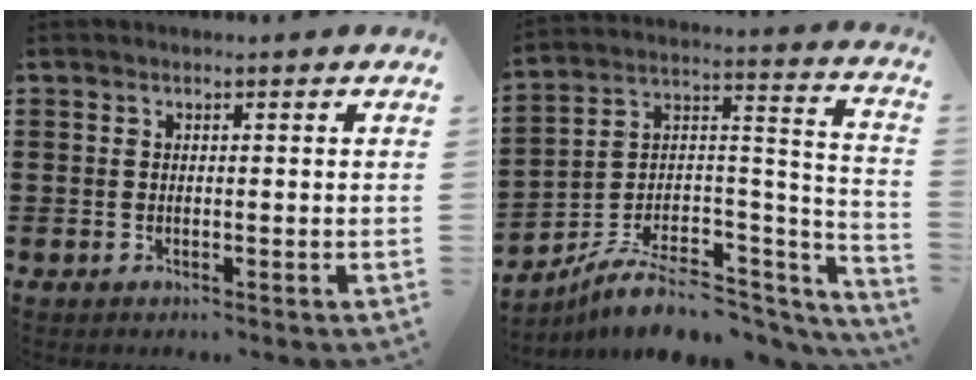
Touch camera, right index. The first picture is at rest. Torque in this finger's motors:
{"motor_torque": [-0.07, -0.06, 0.18, 0.06]}